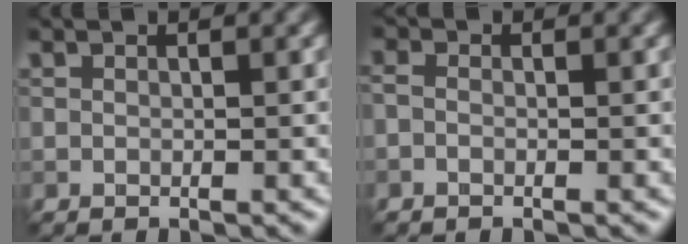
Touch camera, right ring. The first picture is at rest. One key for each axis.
{"total": 0.9, "fx": -0.4, "fy": 0.6, "fz": 0.6, "tx": -0.018, "ty": -0.005, "tz": -0.011}